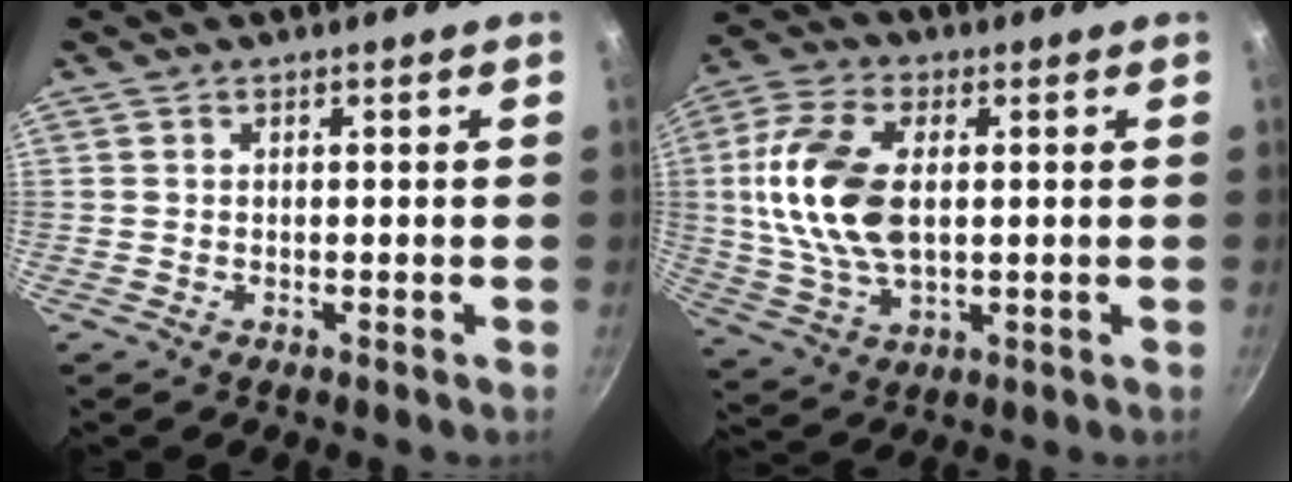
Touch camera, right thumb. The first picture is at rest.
{"total": 16.0, "force": [1.5, 8.9, 13.3], "torque": [-0.276, 0.001, 0.030]}